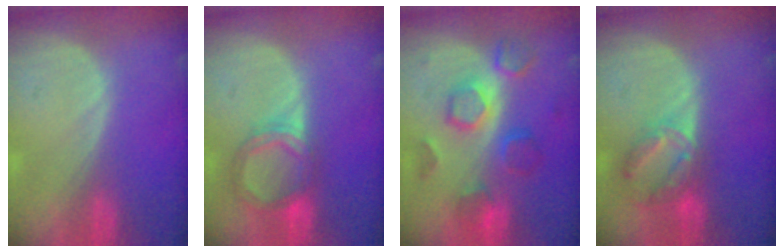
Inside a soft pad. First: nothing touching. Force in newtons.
{"total": 5.6, "press": 5.6, "slide": 0.4}
{"total": 8.3, "press": 8.1, "slide": 2.0}
{"total": 7.3, "press": 6.2, "slide": 3.7}